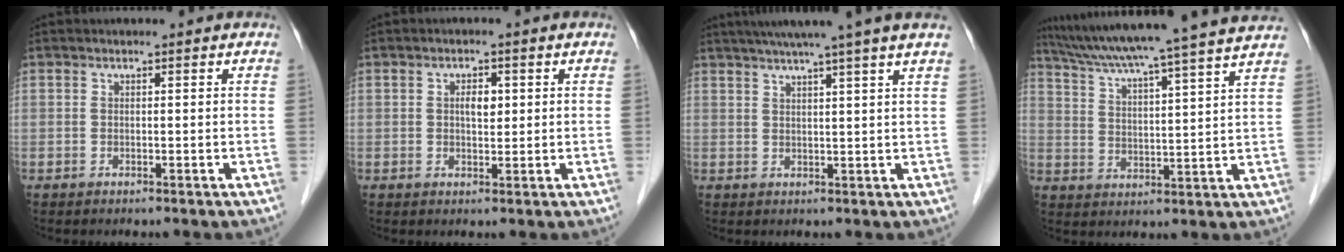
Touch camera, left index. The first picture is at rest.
{"total": 2.5, "force": [0.5, 1.3, 2.1], "torque": [-0.035, 0.002, 0.009]}
{"total": 10.3, "force": [8.2, -1.9, 6.0], "torque": [-0.089, 0.016, 0.099]}
{"total": 20.6, "force": [18.0, -1.5, 9.9], "torque": [-0.171, -0.006, 0.251]}